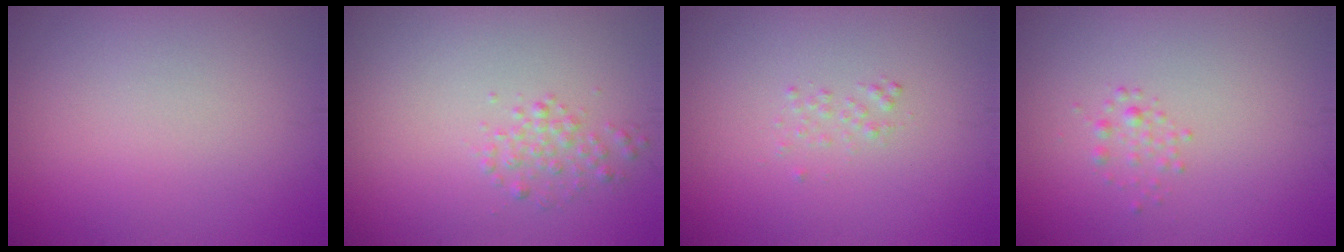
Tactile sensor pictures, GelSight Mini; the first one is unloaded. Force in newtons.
{"total": 1.5, "press": 1.5, "slide": 0.0}
{"total": 0.7, "press": 0.7, "slide": 0.1}
{"total": 1.0, "press": 1.0, "slide": 0.0}